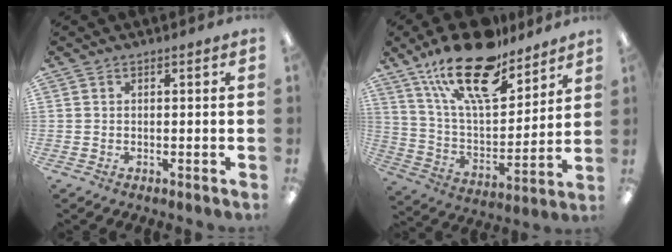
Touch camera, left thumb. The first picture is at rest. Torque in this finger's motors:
{"motor_torque": [0.31, 0.35, 1.48, -1.29, 0.52]}